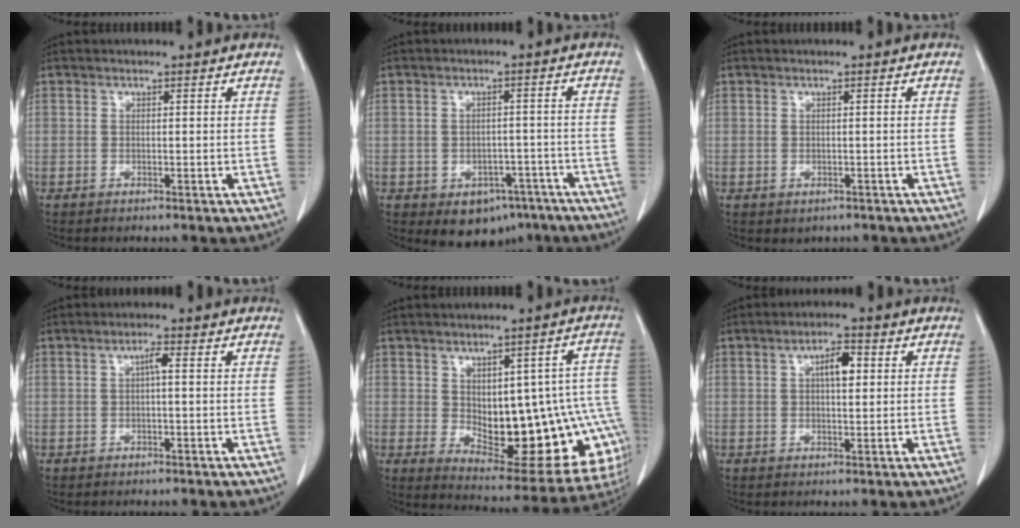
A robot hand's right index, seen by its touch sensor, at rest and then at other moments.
{"total": 7.1, "force": [-4.2, 4.9, 2.9], "torque": [-0.022, 0.012, -0.049]}
{"total": 1.4, "force": [-0.6, 1.2, 0.4], "torque": [-0.008, 0.002, 0.000]}
{"total": 1.7, "force": [0.2, 0.2, 1.7], "torque": [-0.031, 0.004, 0.004]}
{"total": 21.1, "force": [-2.1, 9.6, 18.7], "torque": [-0.167, 0.028, 0.006]}
{"total": 4.0, "force": [1.0, 1.3, 3.7], "torque": [-0.063, 0.007, 0.015]}